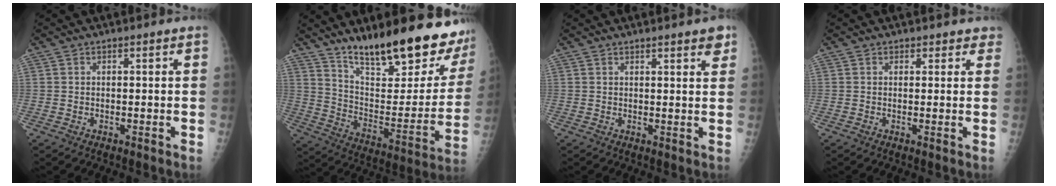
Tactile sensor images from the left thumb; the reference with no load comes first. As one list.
[{"total": 26.7, "force": [20.3, 7.2, 15.9], "torque": [-0.202, -0.101, 0.303]}, {"total": 3.7, "force": [2.5, 0.6, 2.6], "torque": [-0.024, -0.010, 0.030]}, {"total": 2.1, "force": [1.6, 1.3, 0.0], "torque": [0.029, -0.005, 0.010]}]